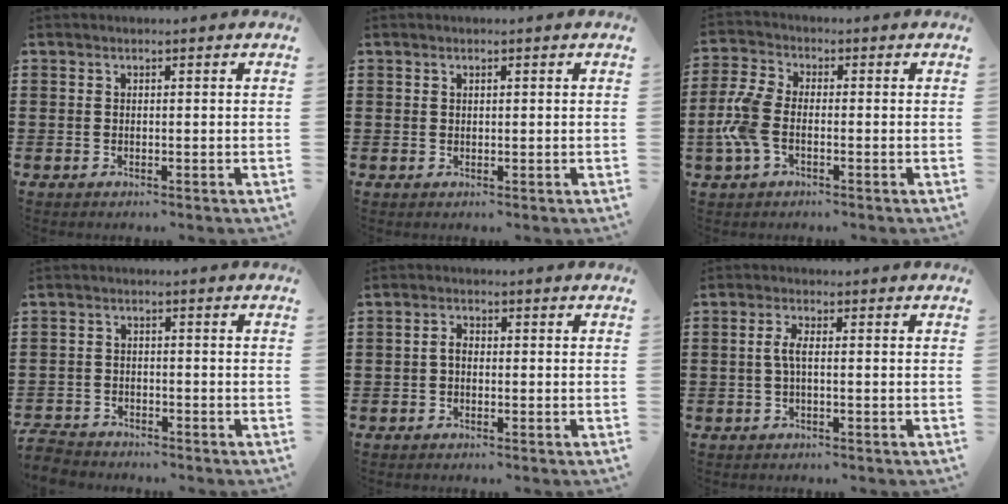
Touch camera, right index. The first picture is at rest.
{"total": 0.5, "force": [0.3, 0.3, 0.3], "torque": [-0.007, 0.001, 0.007]}
{"total": 6.3, "force": [-1.6, 3.4, 5.0], "torque": [-0.137, -0.006, -0.041]}
{"total": 2.7, "force": [-2.6, 0.6, 0.1], "torque": [-0.016, -0.002, -0.059]}
{"total": 1.8, "force": [-0.4, 1.0, 1.4], "torque": [-0.036, 0.000, -0.011]}
{"total": 2.7, "force": [-0.4, 0.6, 2.6], "torque": [-0.062, -0.004, -0.013]}